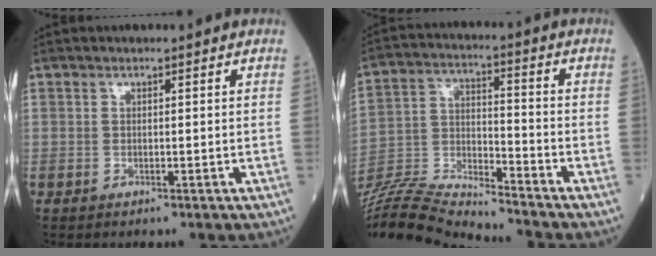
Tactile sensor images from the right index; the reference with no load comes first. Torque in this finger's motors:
{"motor_torque": [0.32, -0.57, 0.25, 0.08]}